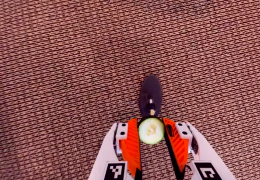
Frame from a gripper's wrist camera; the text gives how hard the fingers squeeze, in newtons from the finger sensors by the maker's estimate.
{"total": 8.3, "left": 8.1, "right": 8.4}